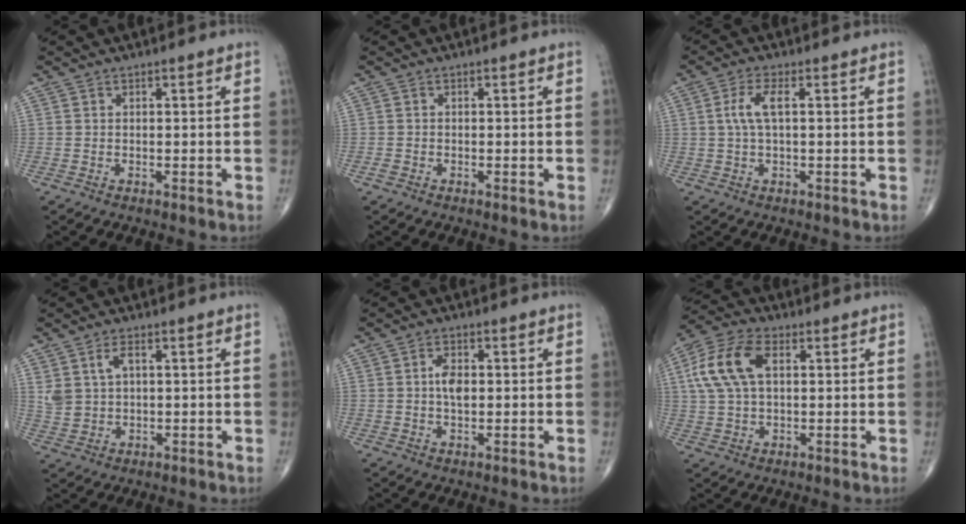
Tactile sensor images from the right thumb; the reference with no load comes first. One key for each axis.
{"total": 0.9, "fx": -0.5, "fy": 0.4, "fz": 0.6, "tx": -0.015, "ty": -0.003, "tz": -0.012}
{"total": 4.4, "fx": 0.6, "fy": 1.8, "fz": 4.0, "tx": -0.095, "ty": 0.009, "tz": 0.009}
{"total": 5.2, "fx": 1.8, "fy": 3.1, "fz": 3.8, "tx": -0.073, "ty": -0.004, "tz": 0.042}
{"total": 3.9, "fx": 0.3, "fy": 2.1, "fz": 3.2, "tx": -0.057, "ty": 0.002, "tz": 0.004}
{"total": 12.1, "fx": 2.9, "fy": 6.9, "fz": 9.5, "tx": -0.202, "ty": 0.019, "tz": 0.051}